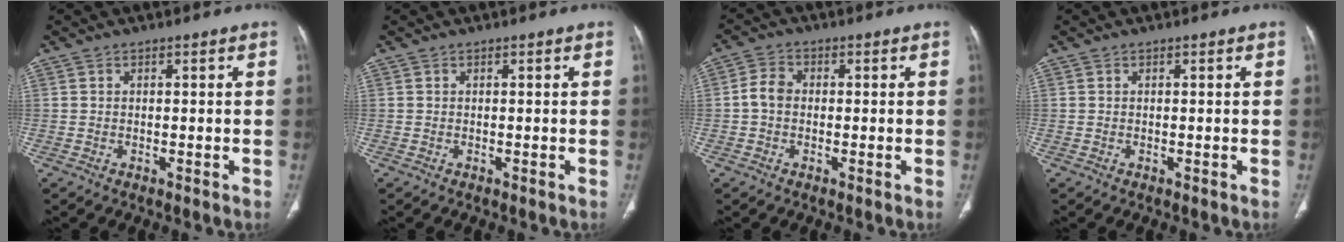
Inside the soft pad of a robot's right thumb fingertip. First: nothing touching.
{"total": 0.0}
{"total": 3.8, "force": [-0.4, 3.0, 2.4], "torque": [-0.042, 0.012, -0.013]}
{"total": 0.0}